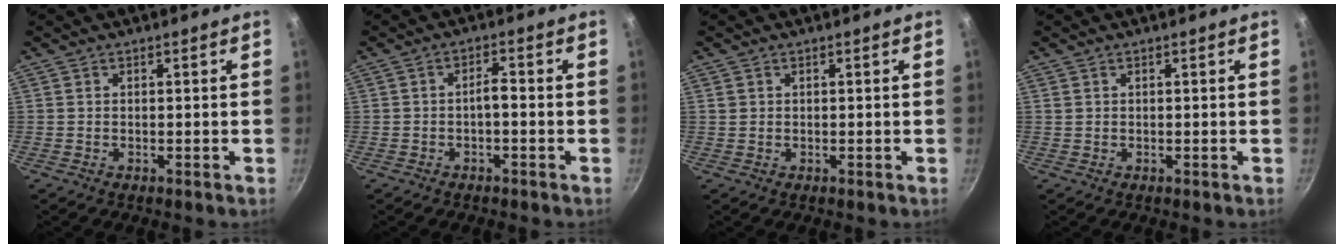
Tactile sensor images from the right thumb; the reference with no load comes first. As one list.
[{"total": 2.4, "force": [-0.9, 0.8, 2.1], "torque": [-0.035, 0.018, -0.017]}, {"total": 1.2, "force": [0.4, 1.0, 0.4], "torque": [-0.006, 0.004, 0.007]}, {"total": 0.6, "force": [0.3, 0.5, 0.2], "torque": [-0.004, 0.001, 0.005]}]